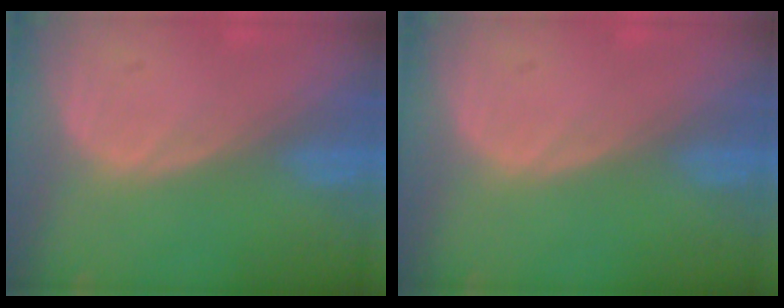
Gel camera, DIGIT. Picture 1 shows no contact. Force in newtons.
{"total": 0.0}